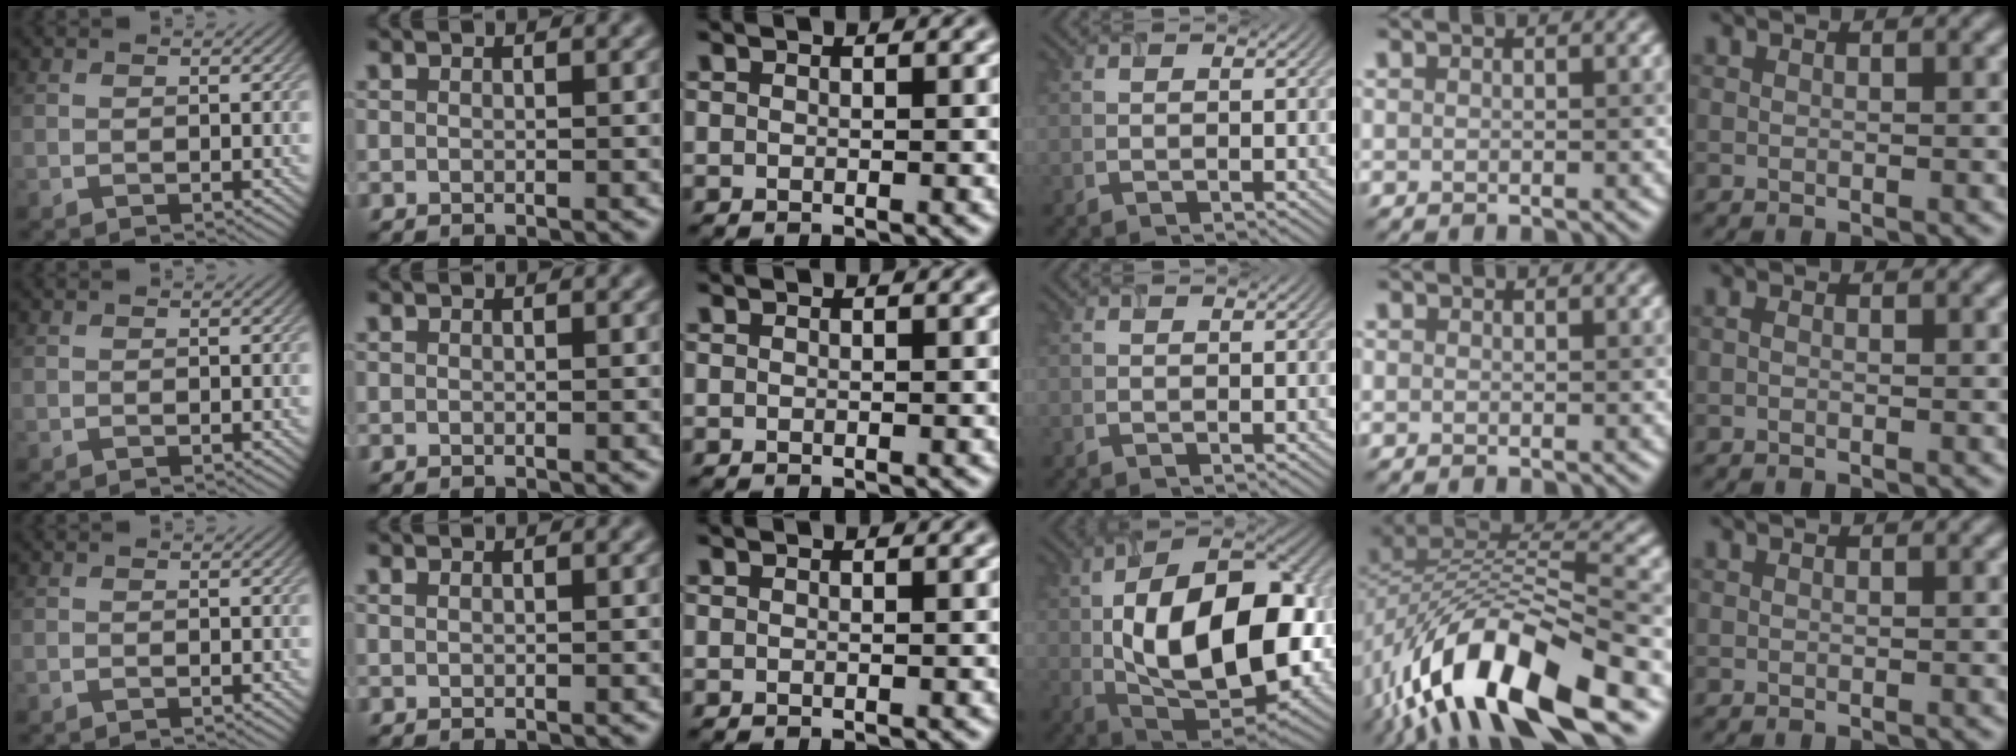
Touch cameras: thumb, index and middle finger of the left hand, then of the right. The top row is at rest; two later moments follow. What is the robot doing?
{"motion": "extract", "object": "airpods case & airpods"}